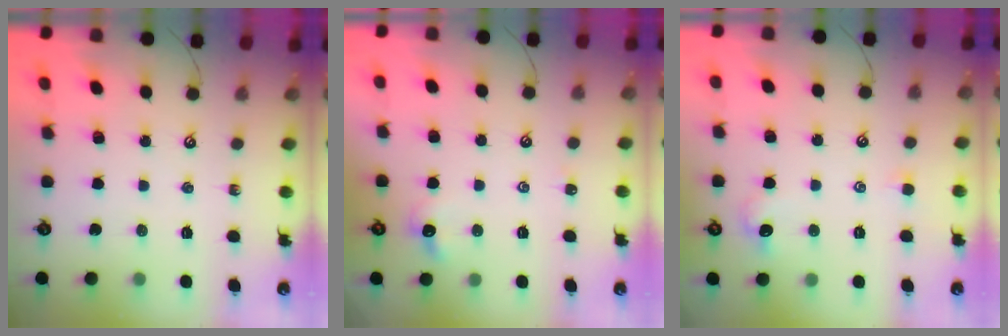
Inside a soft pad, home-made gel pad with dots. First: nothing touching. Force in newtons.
{"total": 2.0, "press": 2.0, "slide": 0.3}
{"total": 0.9, "press": 0.6, "slide": 0.6}